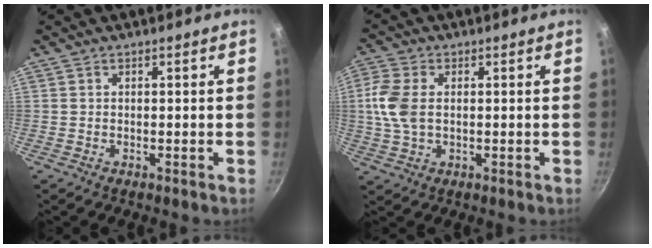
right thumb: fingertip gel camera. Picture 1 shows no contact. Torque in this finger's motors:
{"motor_torque": [-0.33, 0.58, 0.81, -0.31, 0.08]}